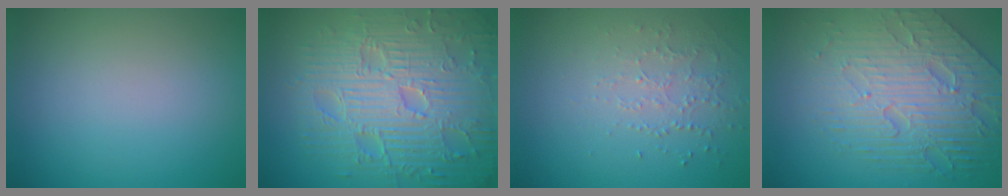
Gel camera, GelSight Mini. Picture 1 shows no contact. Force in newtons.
{"total": 10.8, "press": 7.2, "slide": 8.1}
{"total": 1.3, "press": 1.0, "slide": 0.8}
{"total": 7.4, "press": 5.6, "slide": 4.8}